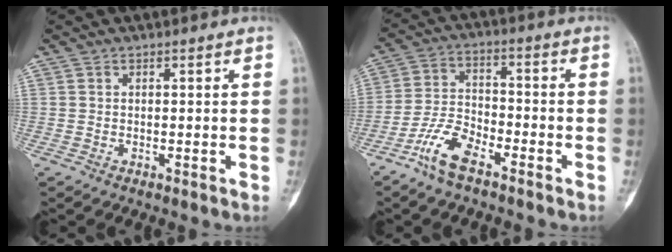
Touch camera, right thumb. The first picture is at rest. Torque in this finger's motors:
{"motor_torque": [-0.02, 0.13, 0.14, -0.03, 0.05]}